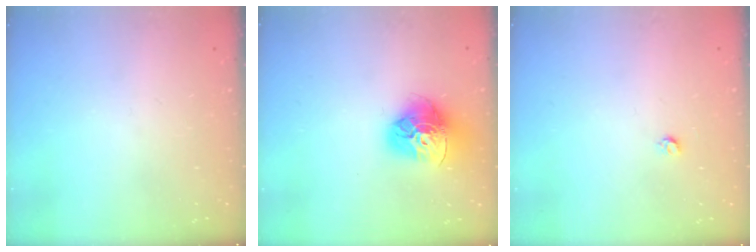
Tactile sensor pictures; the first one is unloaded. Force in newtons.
{"total": 16.5, "press": 16.3, "slide": 2.0}
{"total": 3.0, "press": 3.0, "slide": 0.2}